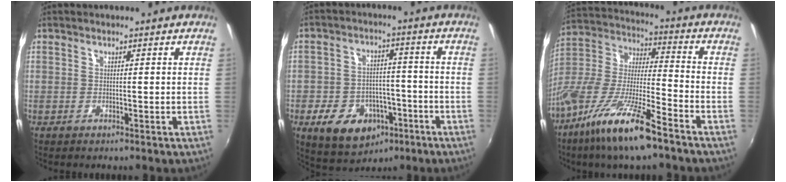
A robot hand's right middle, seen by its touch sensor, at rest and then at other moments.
{"total": 13.2, "force": [-6.7, 9.2, 6.6], "torque": [-0.154, 0.016, -0.087]}
{"total": 18.1, "force": [-11.5, 3.4, 13.5], "torque": [-0.272, -0.025, -0.224]}